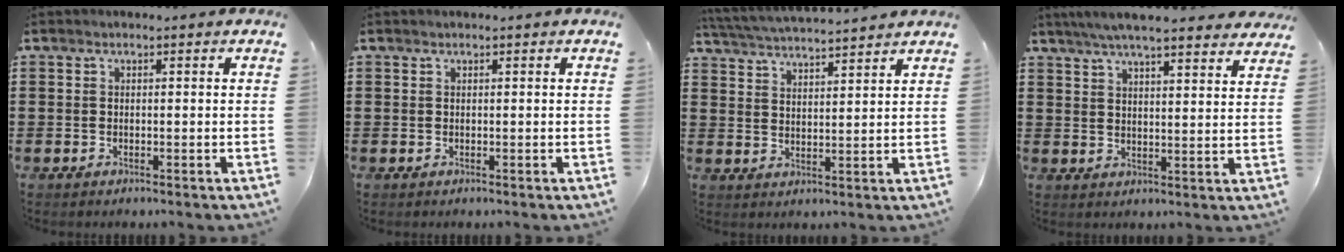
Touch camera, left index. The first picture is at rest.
{"total": 0.0}
{"total": 4.2, "force": [4.2, -0.4, 0.6], "torque": [-0.030, -0.027, 0.070]}
{"total": 5.8, "force": [5.3, 0.4, 2.2], "torque": [-0.060, -0.018, 0.097]}